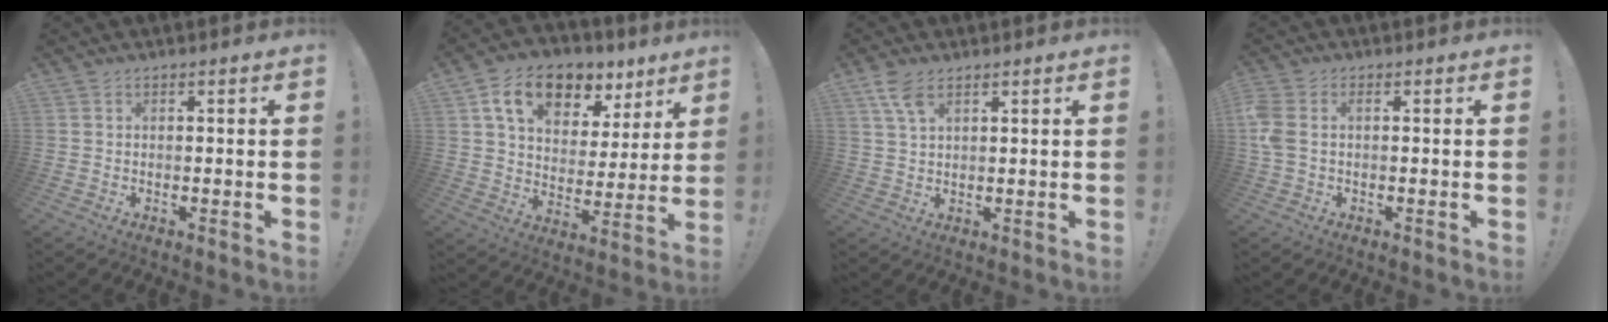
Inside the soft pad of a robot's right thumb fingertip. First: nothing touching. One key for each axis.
{"total": 15.3, "fx": 9.1, "fy": 9.3, "fz": 8.0, "tx": -0.134, "ty": -0.040, "tz": 0.165}
{"total": 5.9, "fx": 3.6, "fy": 2.6, "fz": 4.0, "tx": -0.082, "ty": -0.008, "tz": 0.068}
{"total": 4.0, "fx": 0.3, "fy": 2.3, "fz": 3.2, "tx": -0.080, "ty": 0.003, "tz": 0.006}